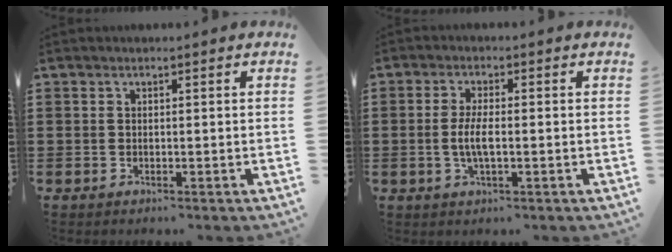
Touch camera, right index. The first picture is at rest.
{"total": 4.0, "force": [-0.7, 1.0, 3.8], "torque": [-0.088, -0.006, -0.020]}